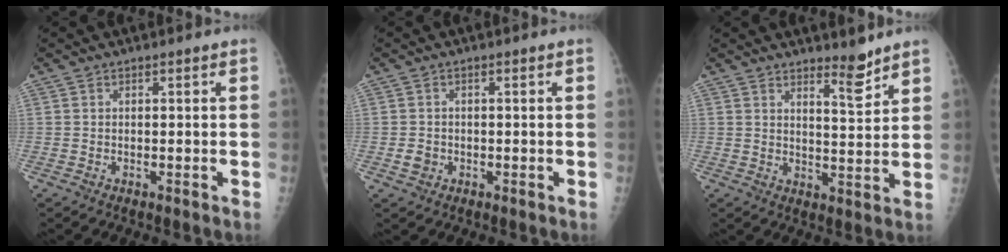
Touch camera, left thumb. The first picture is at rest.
{"total": 2.2, "force": [-0.6, 1.9, 0.9], "torque": [-0.009, 0.003, -0.007]}
{"total": 5.0, "force": [4.2, 0.9, 2.6], "torque": [-0.031, -0.042, 0.064]}